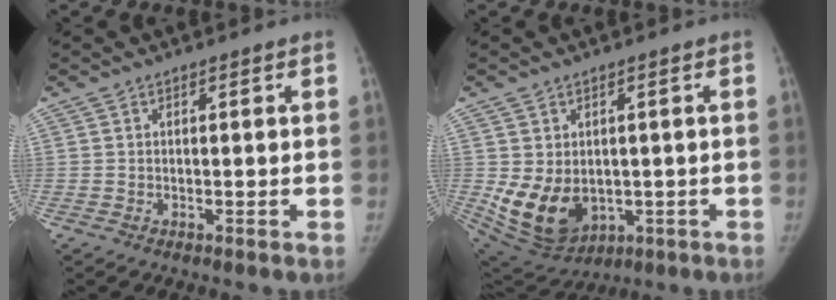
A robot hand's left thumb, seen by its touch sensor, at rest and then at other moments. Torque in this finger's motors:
{"motor_torque": [0.63, 0.83, 0.57, -0.55, 0.18]}